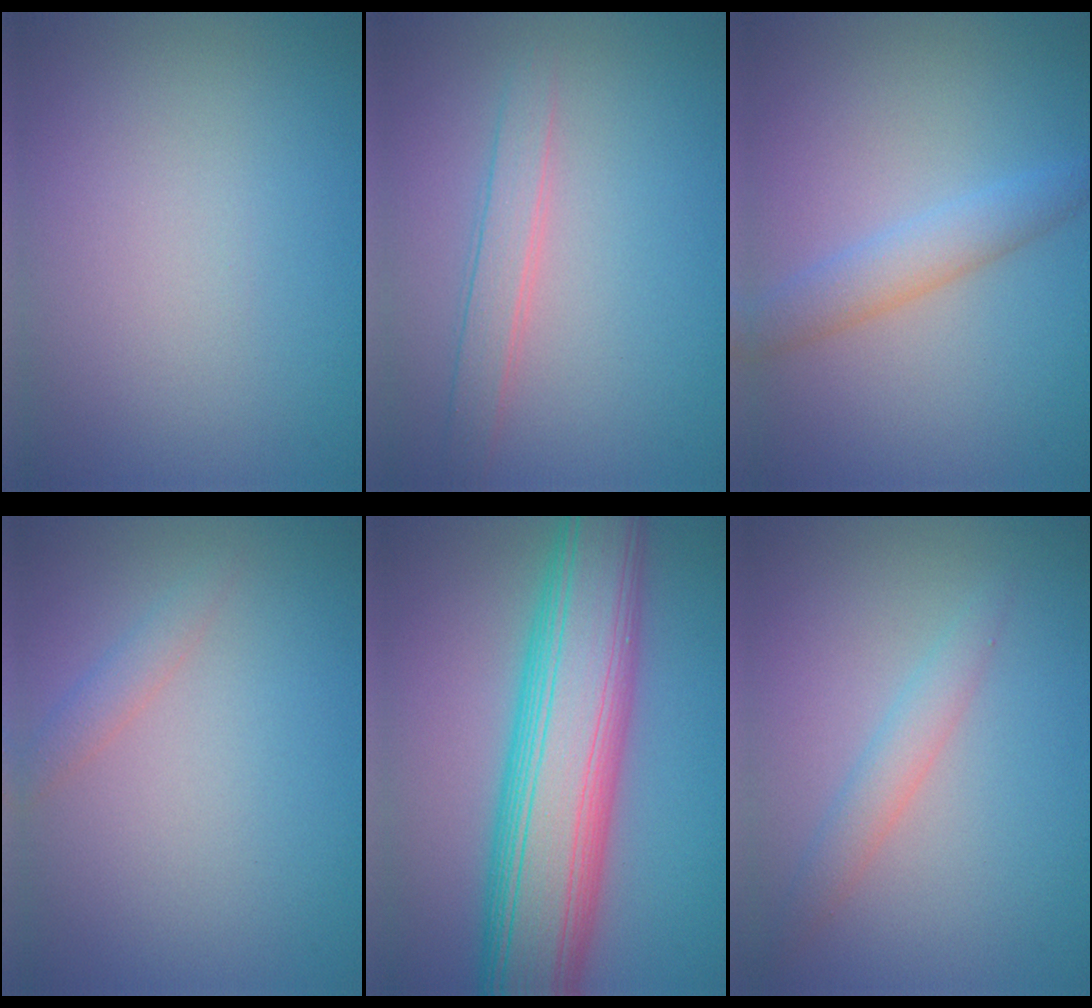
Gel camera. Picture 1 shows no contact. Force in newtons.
{"total": 2.2, "press": 2.2, "slide": 0.1}
{"total": 2.8, "press": 2.8, "slide": 0.2}
{"total": 1.3, "press": 1.3, "slide": 0.1}
{"total": 12.8, "press": 12.8, "slide": 0.2}
{"total": 2.0, "press": 2.0, "slide": 0.2}